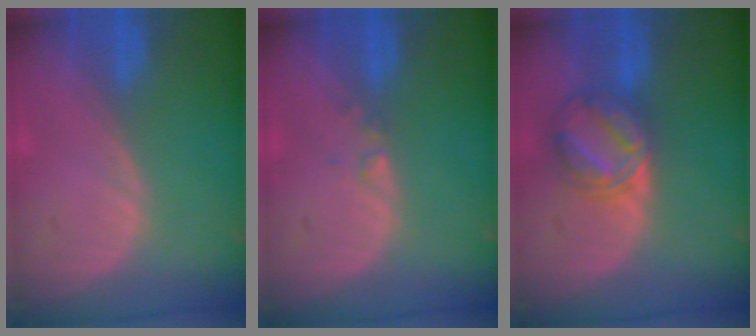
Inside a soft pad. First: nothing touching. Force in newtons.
{"total": 0.9, "press": 0.9, "slide": 0.1}
{"total": 6.6, "press": 6.6, "slide": 0.4}